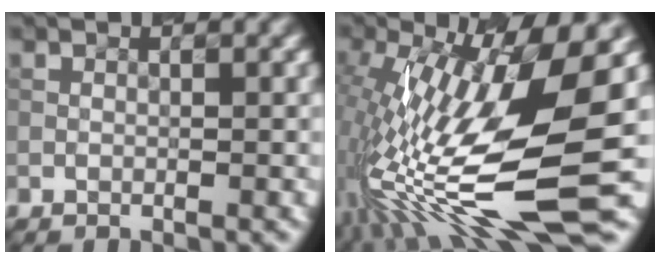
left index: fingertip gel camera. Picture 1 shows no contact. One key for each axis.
{"total": 14.0, "fx": -2.5, "fy": 3.7, "fz": 13.3, "tx": -0.260, "ty": 0.000, "tz": -0.040}